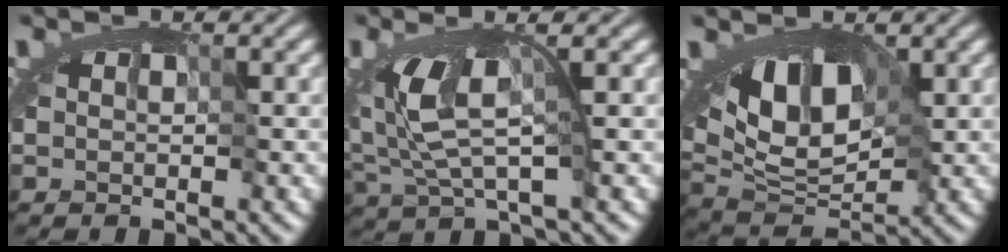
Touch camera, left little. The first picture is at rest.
{"total": 3.1, "force": [-0.7, 0.7, 2.9], "torque": [-0.067, -0.015, -0.011]}
{"total": 5.4, "force": [1.2, 3.5, 3.8], "torque": [-0.058, -0.014, 0.020]}